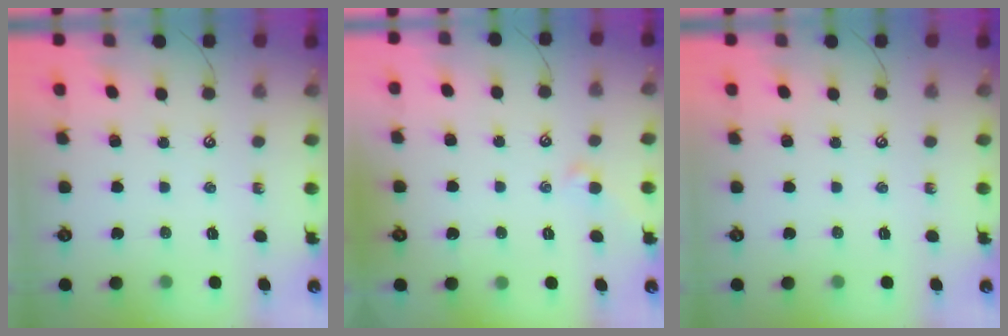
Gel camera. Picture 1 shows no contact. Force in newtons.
{"total": 0.9, "press": 0.7, "slide": 0.5}
{"total": 0.0}